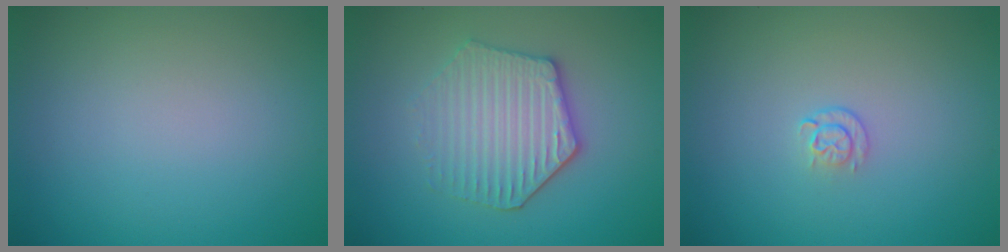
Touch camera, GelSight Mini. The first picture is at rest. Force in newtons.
{"total": 4.2, "press": 3.9, "slide": 1.5}
{"total": 1.1, "press": 0.6, "slide": 0.9}